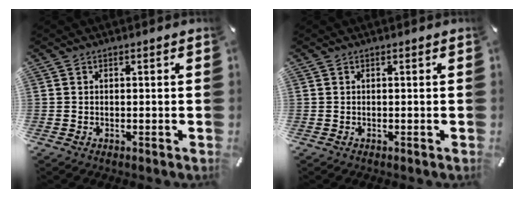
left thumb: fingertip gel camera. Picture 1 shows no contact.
{"total": 0.0}